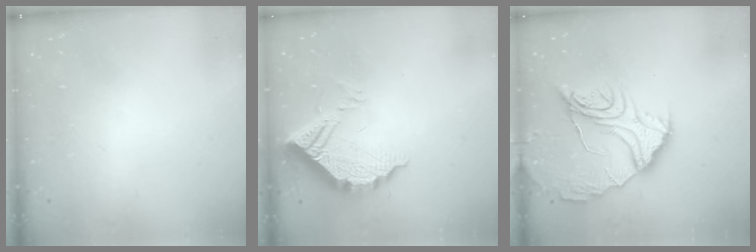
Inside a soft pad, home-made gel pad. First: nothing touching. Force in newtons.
{"total": 12.3, "press": 12.3, "slide": 1.1}
{"total": 19.0, "press": 19.0, "slide": 1.6}